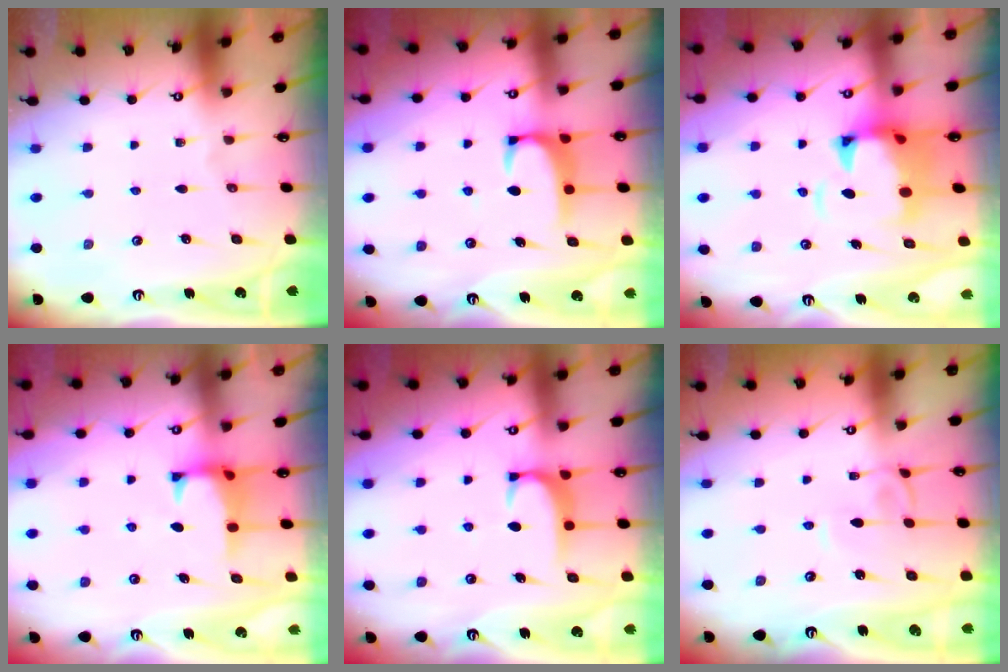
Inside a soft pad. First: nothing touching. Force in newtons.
{"total": 2.0, "press": 1.9, "slide": 0.3}
{"total": 5.2, "press": 4.9, "slide": 1.6}
{"total": 1.1, "press": 0.8, "slide": 0.8}
{"total": 1.7, "press": 1.6, "slide": 0.5}
{"total": 2.8, "press": 2.8, "slide": 0.2}